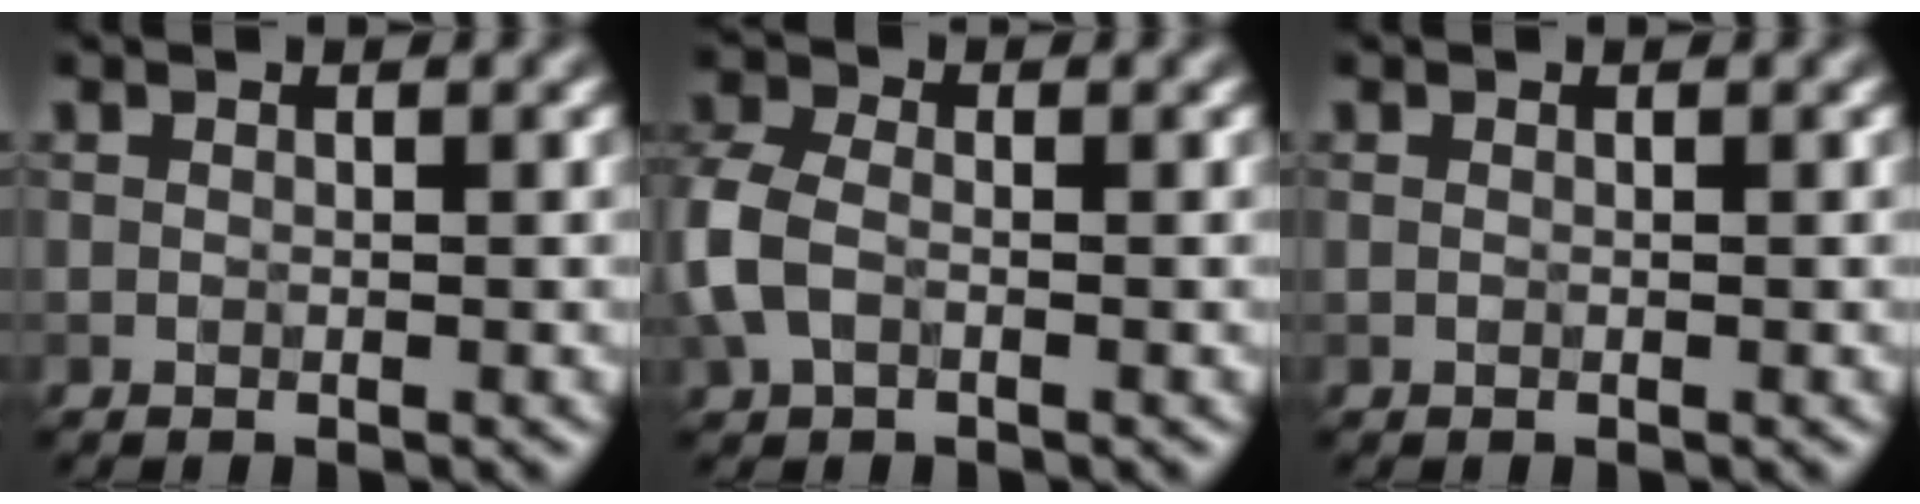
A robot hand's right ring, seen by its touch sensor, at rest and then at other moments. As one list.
[{"total": 3.8, "force": [-0.9, 2.6, 2.6], "torque": [-0.072, 0.005, -0.031]}, {"total": 0.0}]